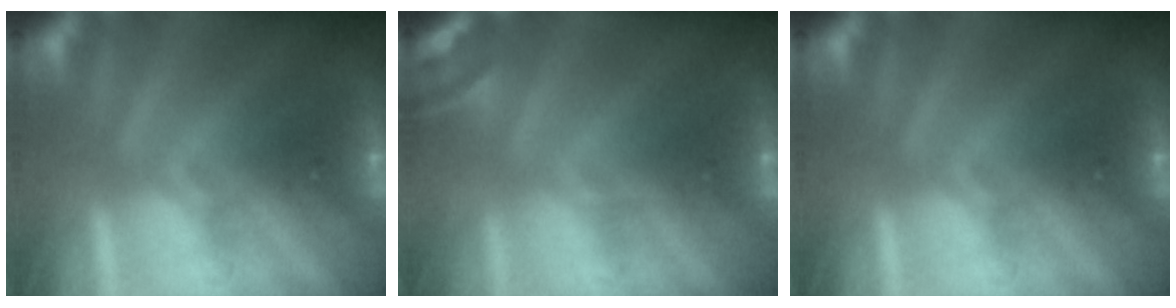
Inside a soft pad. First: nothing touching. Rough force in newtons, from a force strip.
{"total": 2.8}
{"total": 0.0}